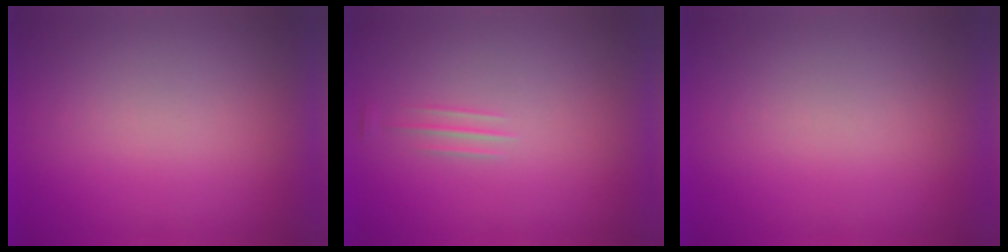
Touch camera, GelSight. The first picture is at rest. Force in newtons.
{"total": 1.1}
{"total": 1.2}